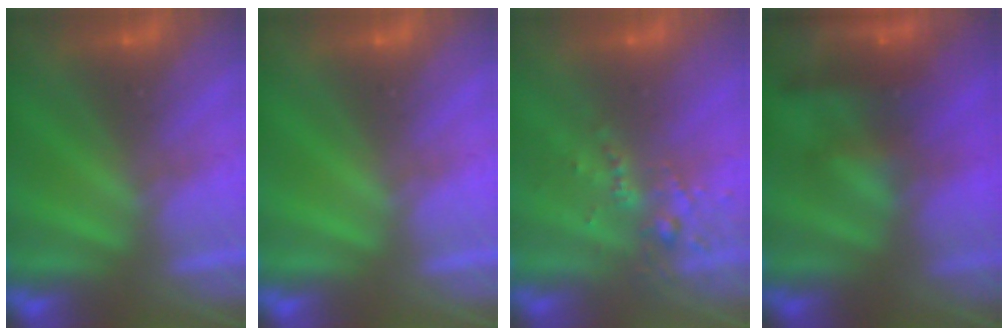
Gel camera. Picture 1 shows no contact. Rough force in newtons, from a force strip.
{"total": 0.0}
{"total": 2.6}
{"total": 9.5}